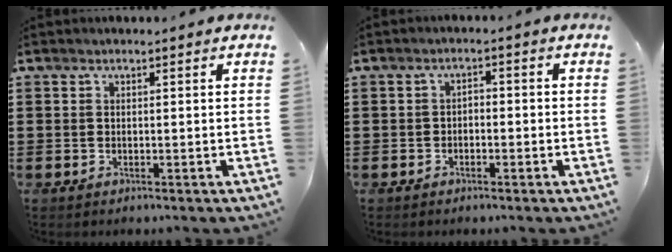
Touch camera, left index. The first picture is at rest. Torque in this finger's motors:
{"motor_torque": [-0.06, 0.09, 0.01, 0.00]}